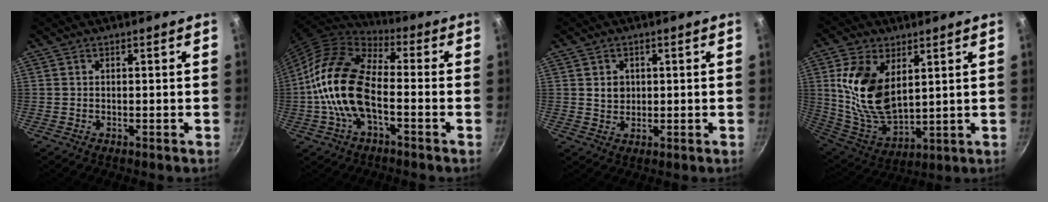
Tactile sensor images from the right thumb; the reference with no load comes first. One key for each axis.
{"total": 17.1, "fx": -3.1, "fy": 8.9, "fz": 14.3, "tx": -0.256, "ty": 0.036, "tz": -0.073}
{"total": 3.1, "fx": 0.6, "fy": 2.7, "fz": 1.5, "tx": -0.011, "ty": 0.001, "tz": 0.012}
{"total": 16.4, "fx": 4.5, "fy": 9.6, "fz": 12.4, "tx": -0.232, "ty": -0.034, "tz": 0.101}